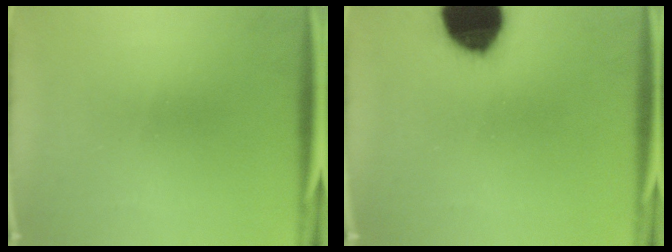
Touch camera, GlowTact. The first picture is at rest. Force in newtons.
{"total": 19.6}